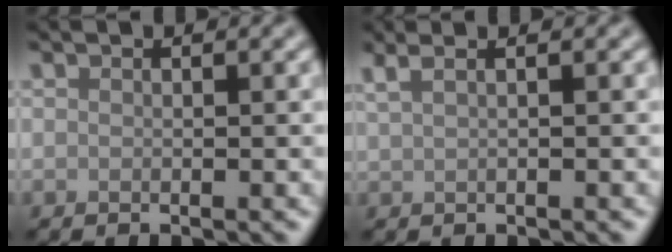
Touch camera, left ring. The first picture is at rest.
{"total": 3.1, "force": [1.9, 1.4, 2.0], "torque": [-0.026, 0.015, 0.007]}